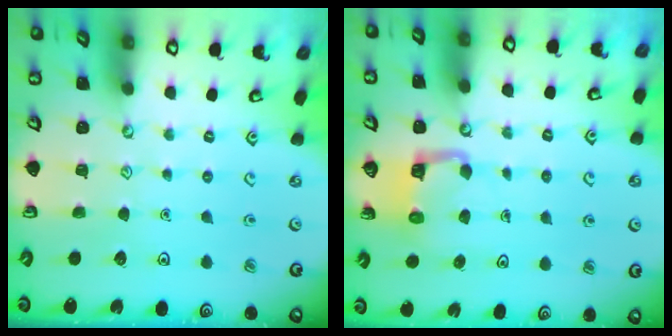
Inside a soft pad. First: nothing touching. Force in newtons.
{"total": 4.2, "press": 4.2, "slide": 0.2}